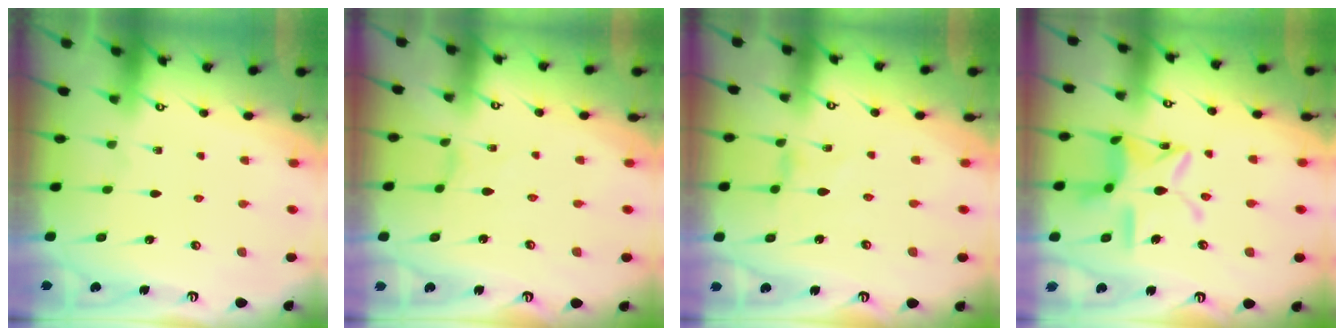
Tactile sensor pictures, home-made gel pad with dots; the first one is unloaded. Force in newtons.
{"total": 0.0}
{"total": 0.0}
{"total": 13.8, "press": 13.8, "slide": 1.0}